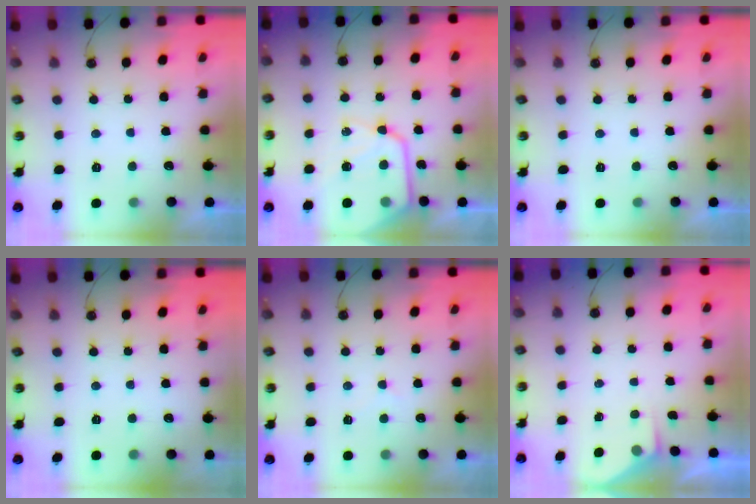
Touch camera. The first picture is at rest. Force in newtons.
{"total": 14.0, "press": 13.9, "slide": 1.3}
{"total": 0.0}
{"total": 0.0}
{"total": 5.0, "press": 4.9, "slide": 0.6}
{"total": 2.4, "press": 2.3, "slide": 0.4}